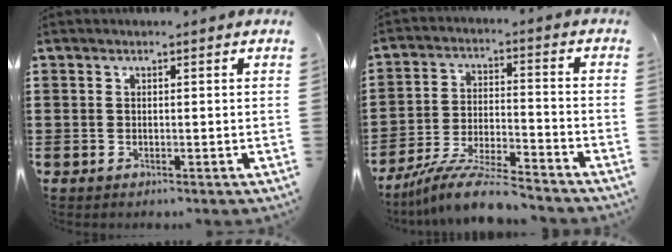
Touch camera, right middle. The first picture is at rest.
{"total": 9.8, "force": [-8.9, 0.7, 4.1], "torque": [-0.075, 0.012, -0.169]}